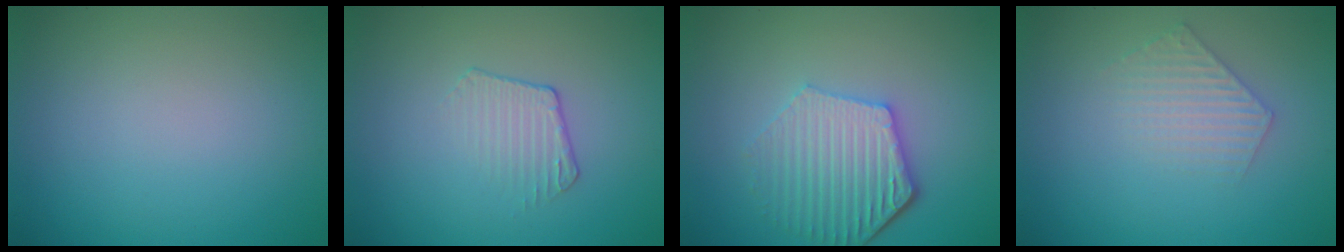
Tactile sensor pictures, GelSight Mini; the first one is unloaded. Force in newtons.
{"total": 1.8, "press": 0.9, "slide": 1.5}
{"total": 5.3, "press": 4.2, "slide": 3.2}
{"total": 2.2, "press": 2.1, "slide": 0.4}